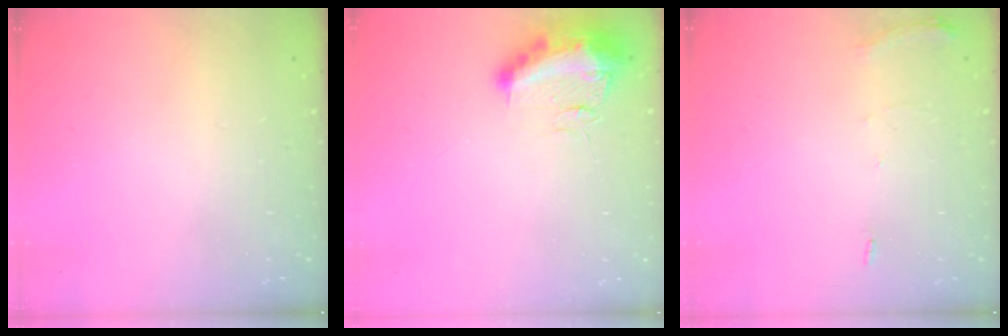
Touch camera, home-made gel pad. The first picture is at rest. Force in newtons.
{"total": 17.3, "press": 13.2, "slide": 11.2}
{"total": 5.7, "press": 5.7, "slide": 0.8}